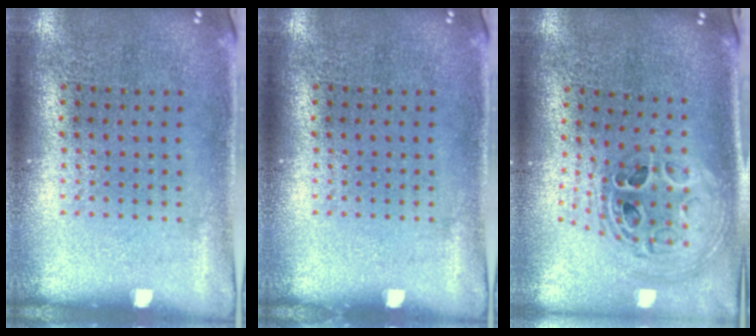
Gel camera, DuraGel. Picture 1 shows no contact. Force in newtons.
{"total": 0.0}
{"total": 1.5, "press": 1.4, "slide": 0.7}